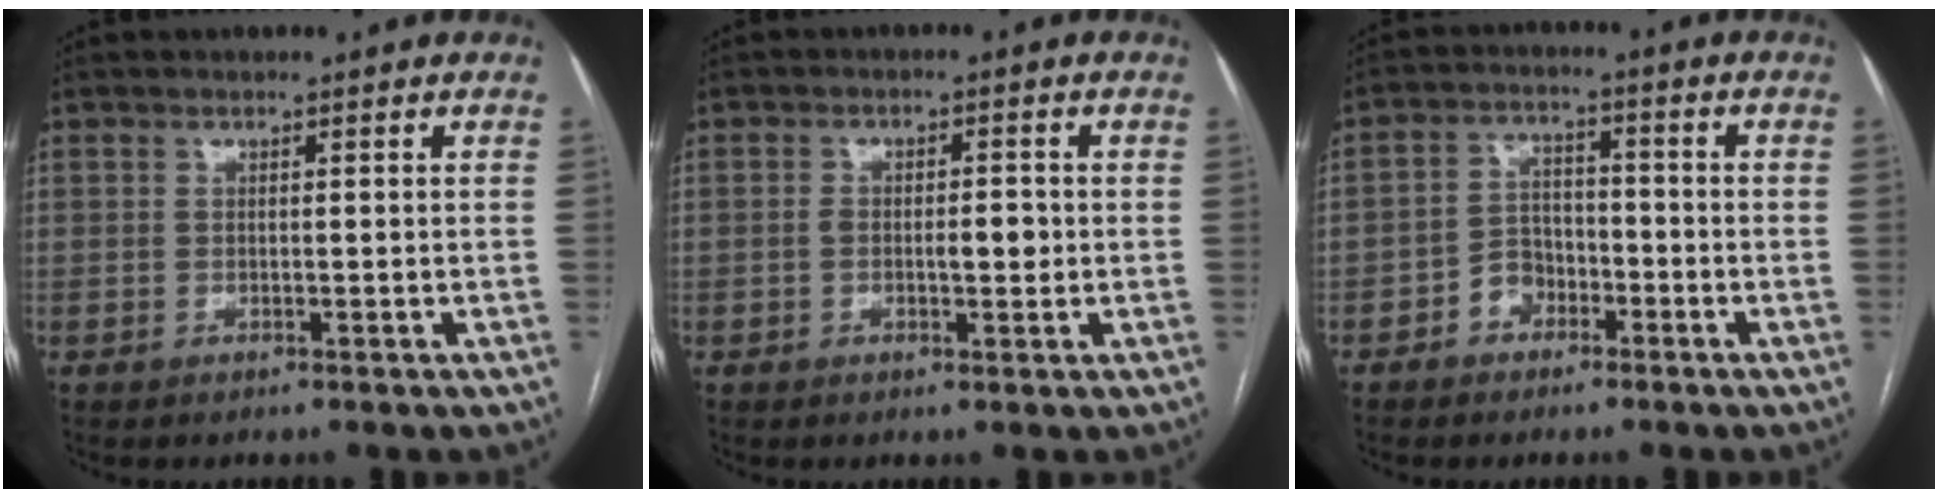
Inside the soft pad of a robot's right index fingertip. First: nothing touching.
{"total": 3.7, "force": [-0.4, 1.5, 3.4], "torque": [-0.056, 0.006, -0.003]}
{"total": 4.8, "force": [-2.5, 3.6, 1.9], "torque": [-0.030, 0.017, -0.046]}